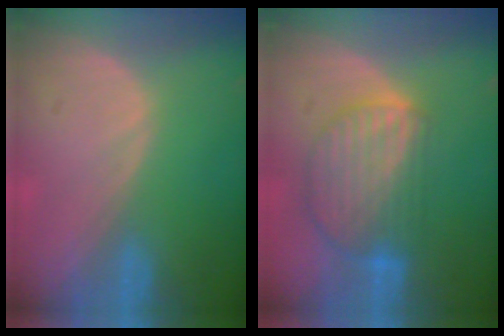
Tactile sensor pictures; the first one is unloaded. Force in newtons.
{"total": 9.0, "press": 7.8, "slide": 4.6}